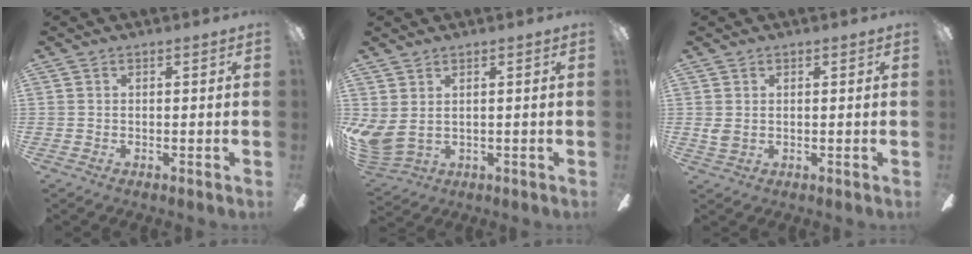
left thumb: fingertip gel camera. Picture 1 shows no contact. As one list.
[{"total": 5.1, "force": [2.2, 3.4, 3.1], "torque": [-0.088, -0.015, 0.042]}, {"total": 2.0, "force": [0.9, 1.3, 1.3], "torque": [-0.019, -0.002, 0.015]}]